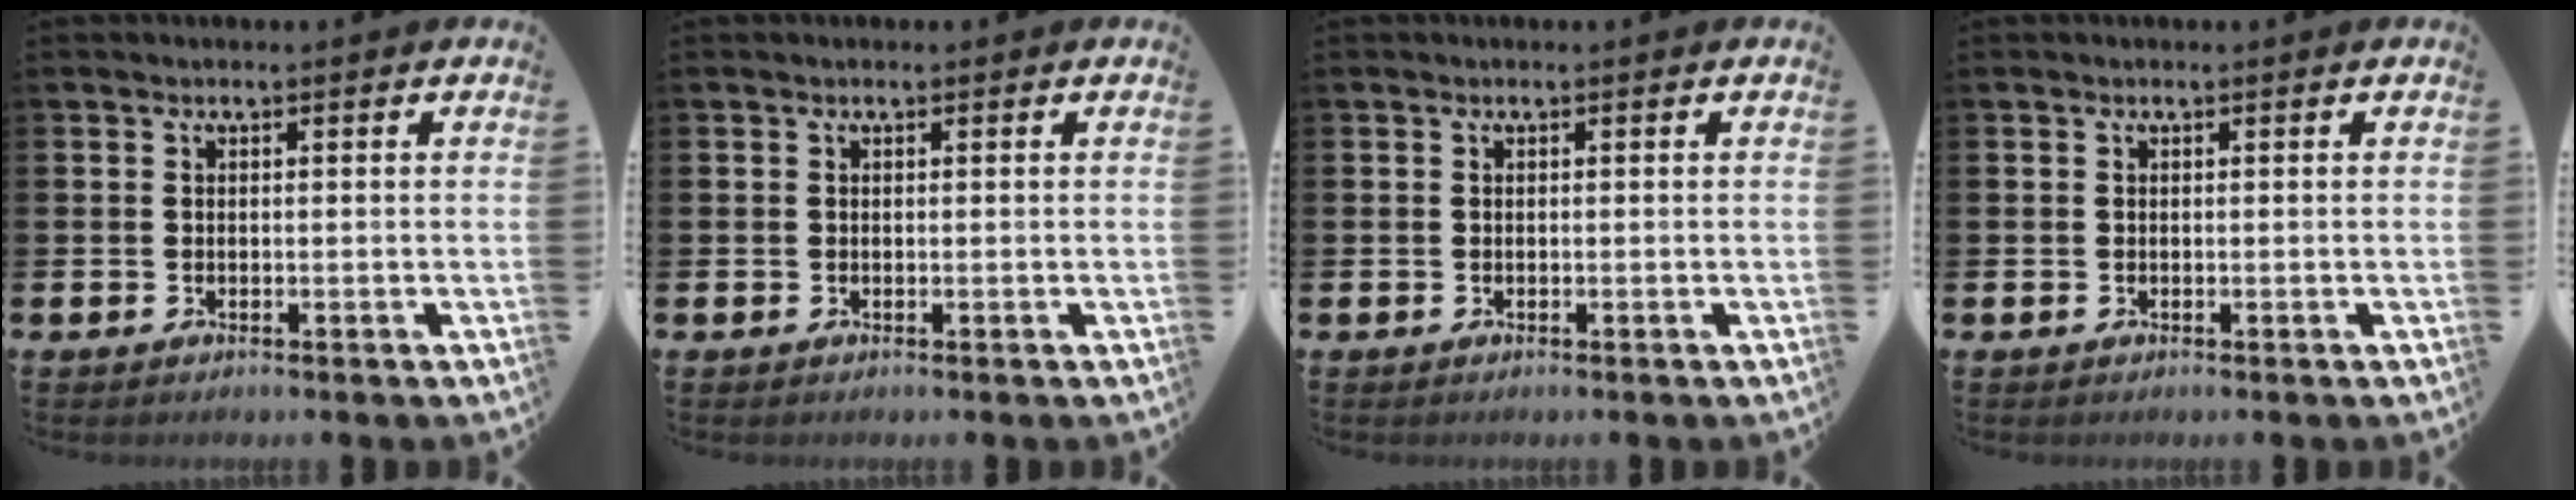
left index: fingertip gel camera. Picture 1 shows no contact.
{"total": 0.0}
{"total": 0.0}
{"total": 0.0}